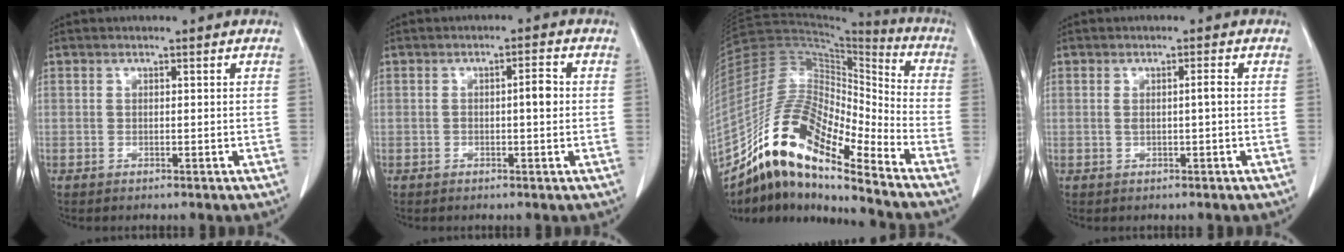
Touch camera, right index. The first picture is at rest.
{"total": 2.7, "force": [-0.1, 0.5, 2.7], "torque": [-0.039, 0.007, -0.004]}
{"total": 16.8, "force": [-12.4, 3.4, 10.9], "torque": [-0.210, 0.035, -0.224]}
{"total": 1.8, "force": [0.0, 0.0, 1.8], "torque": [-0.031, 0.002, 0.002]}